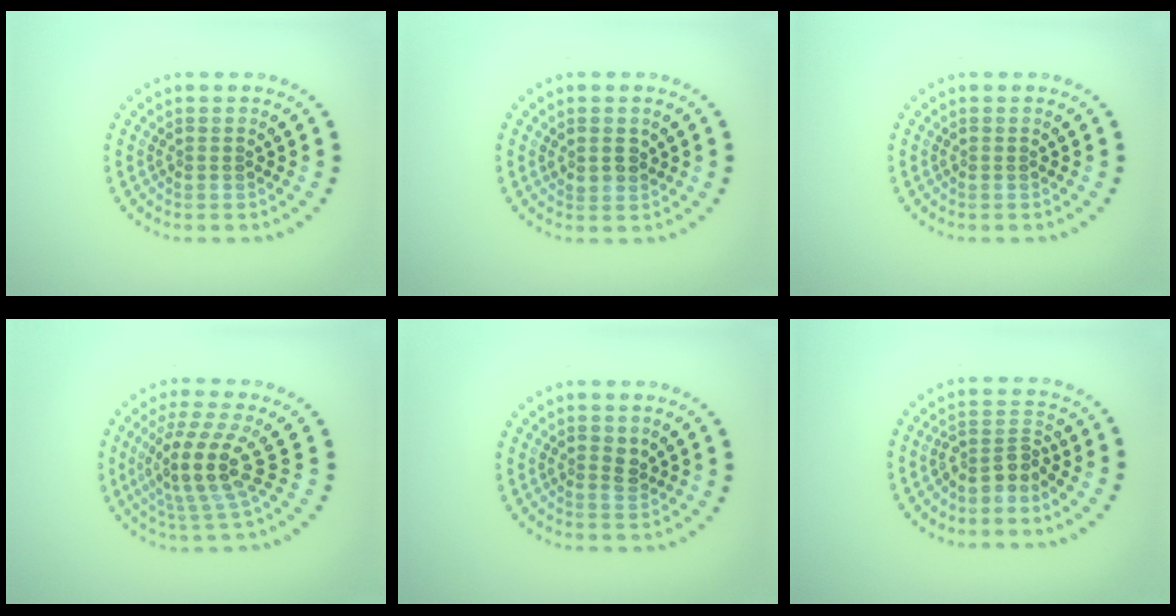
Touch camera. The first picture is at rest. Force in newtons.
{"total": 1.2, "press": 1.1, "slide": 0.4}
{"total": 0.0}
{"total": 4.6, "press": 3.8, "slide": 2.6}
{"total": 1.2, "press": 1.2, "slide": 0.3}
{"total": 2.5, "press": 1.9, "slide": 1.7}